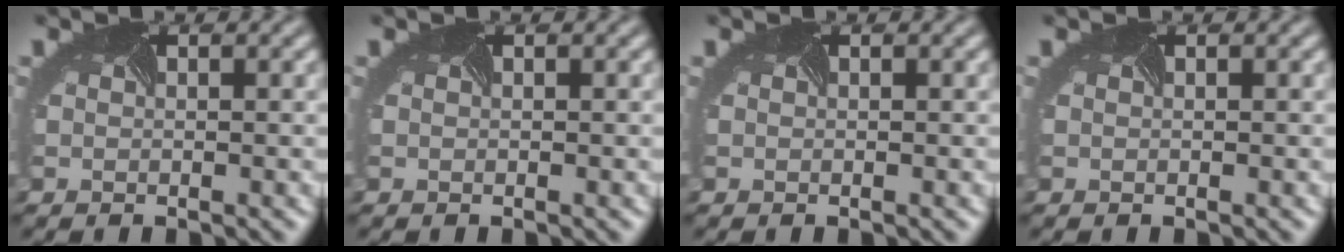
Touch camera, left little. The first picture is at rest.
{"total": 0.0}
{"total": 0.0}
{"total": 0.0}